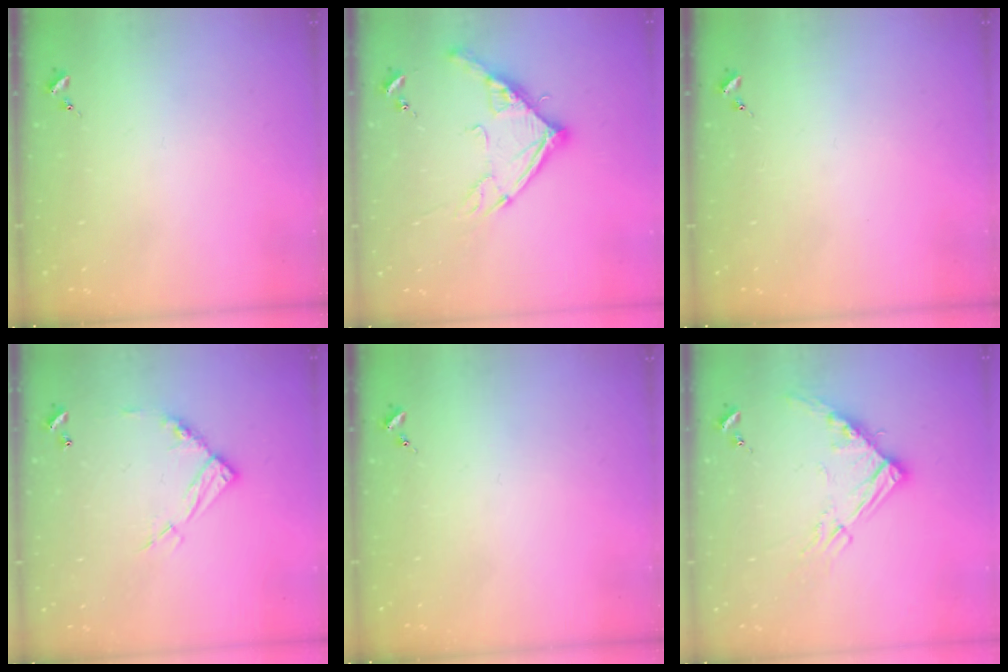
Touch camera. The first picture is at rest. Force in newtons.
{"total": 14.5, "press": 14.4, "slide": 1.4}
{"total": 0.0}
{"total": 12.2, "press": 12.1, "slide": 0.9}
{"total": 0.0}
{"total": 12.3, "press": 12.2, "slide": 1.3}